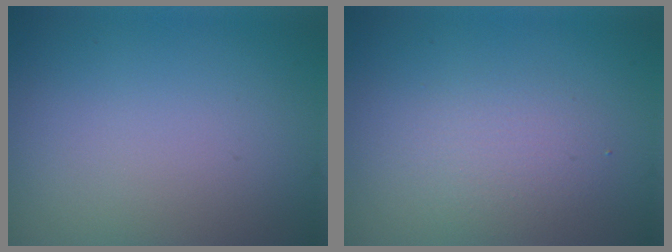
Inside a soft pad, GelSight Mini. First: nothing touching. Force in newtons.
{"total": 2.1, "press": 2.0, "slide": 0.1}